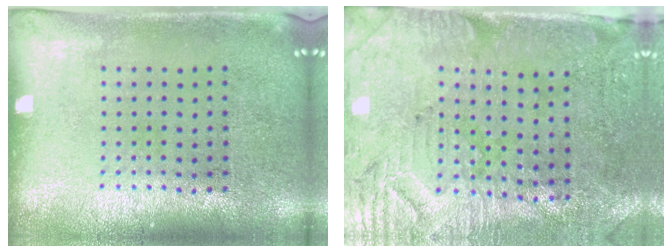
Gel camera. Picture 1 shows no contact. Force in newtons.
{"total": 3.1, "press": 2.8, "slide": 1.4}